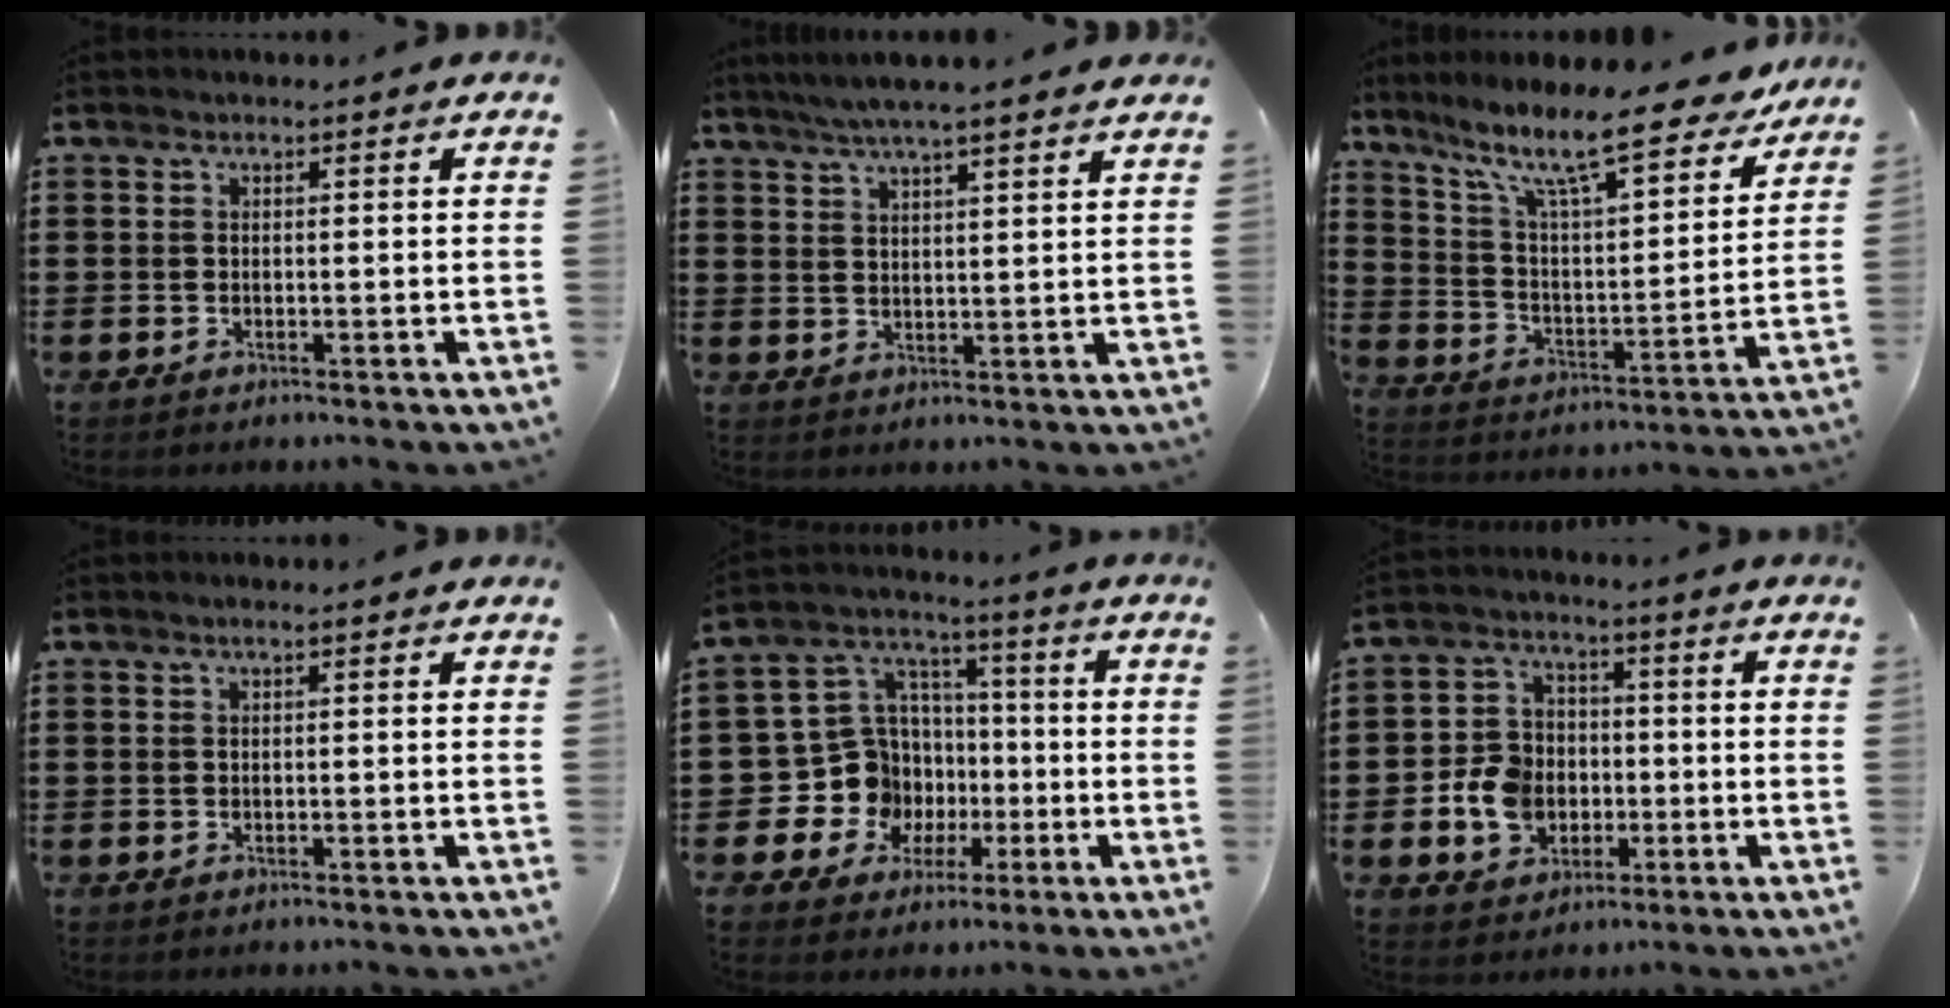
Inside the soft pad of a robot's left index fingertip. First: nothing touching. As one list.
[{"total": 4.5, "force": [4.0, -0.5, 2.1], "torque": [-0.051, -0.013, 0.070]}, {"total": 11.8, "force": [9.4, 1.3, 6.9], "torque": [-0.161, -0.060, 0.155]}, {"total": 0.6, "force": [-0.1, -0.1, 0.6], "torque": [-0.009, -0.004, -0.001]}, {"total": 11.2, "force": [-2.1, 10.7, 2.7], "torque": [-0.105, -0.004, -0.028]}, {"total": 7.9, "force": [-1.6, 6.8, 3.7], "torque": [-0.099, 0.018, -0.029]}]